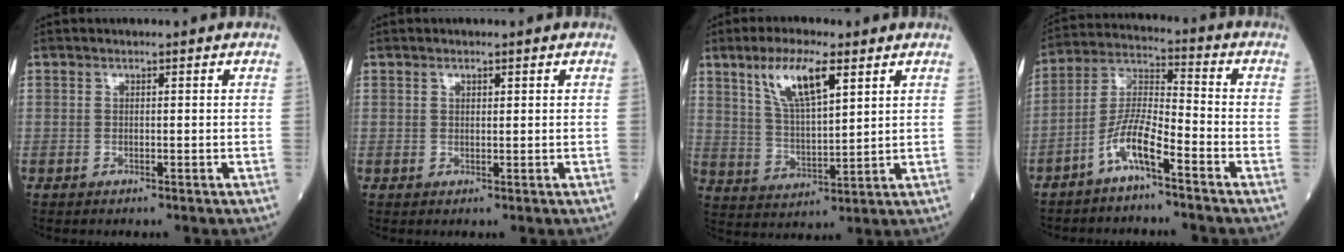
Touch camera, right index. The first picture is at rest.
{"total": 0.8, "force": [0.5, 0.3, 0.5], "torque": [-0.008, -0.002, 0.009]}
{"total": 9.9, "force": [5.4, 2.3, 8.0], "torque": [-0.157, 0.005, 0.105]}
{"total": 7.8, "force": [-4.8, 1.0, 6.1], "torque": [-0.129, 0.006, -0.098]}